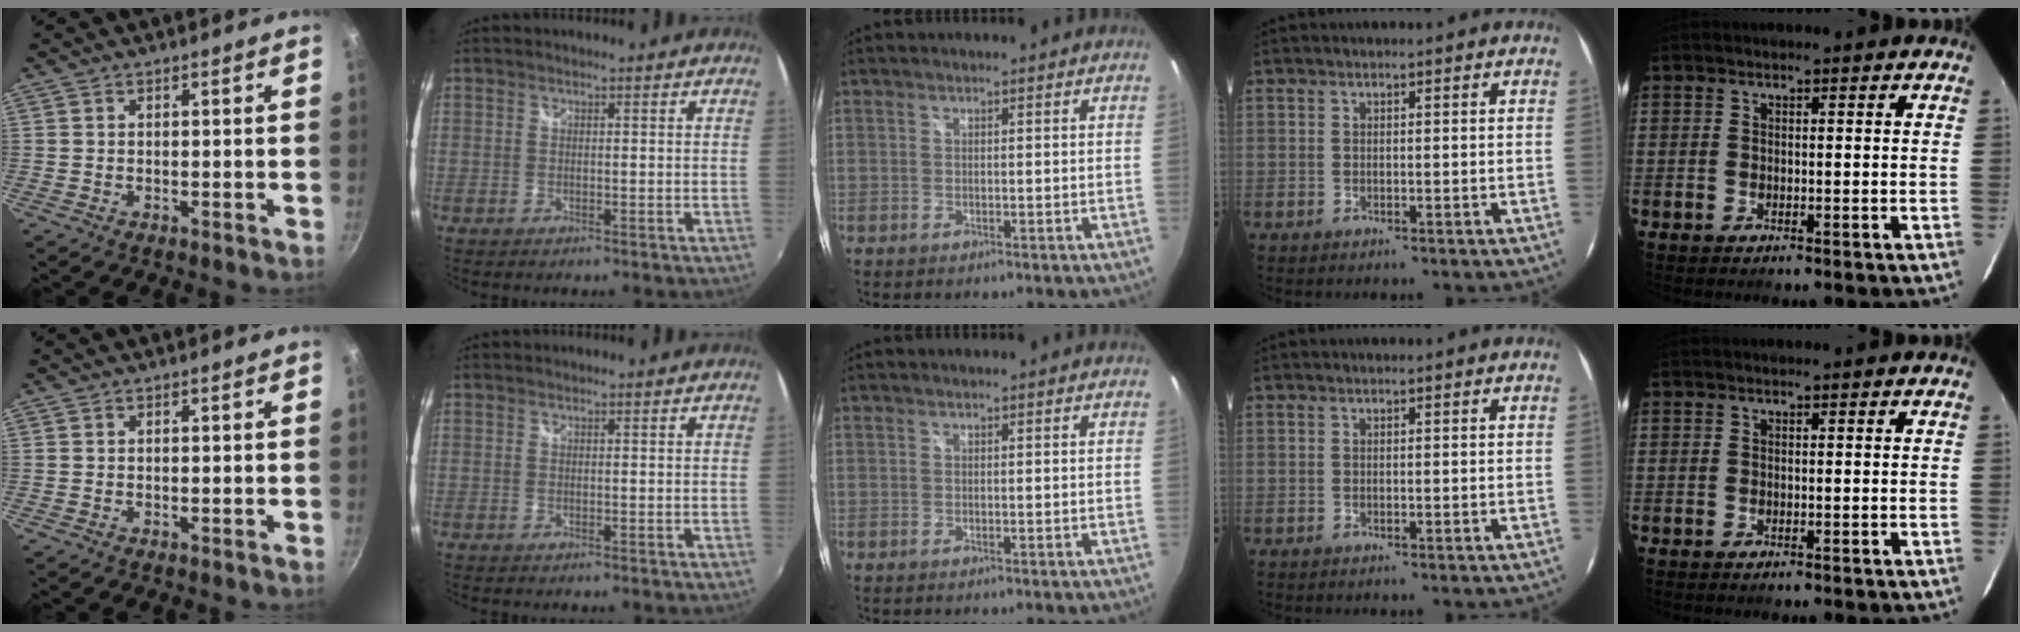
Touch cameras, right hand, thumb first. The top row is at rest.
{}